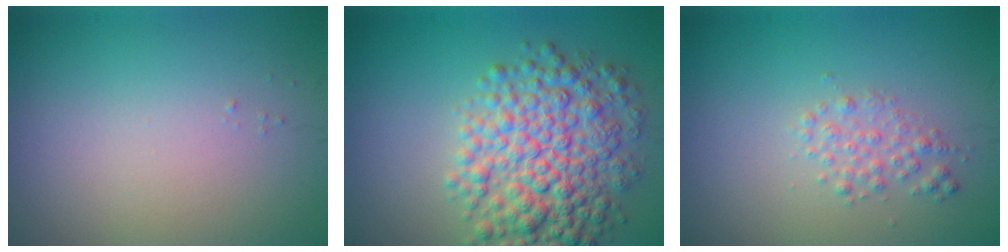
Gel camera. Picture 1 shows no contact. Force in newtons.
{"total": 7.8, "press": 7.8, "slide": 0.0}
{"total": 1.7, "press": 1.7, "slide": 0.0}